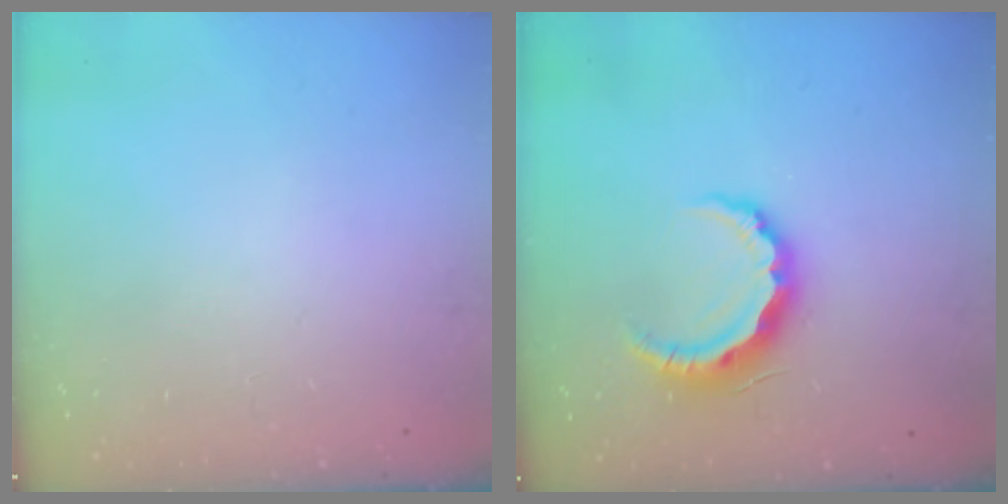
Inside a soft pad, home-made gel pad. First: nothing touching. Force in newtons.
{"total": 10.3, "press": 10.3, "slide": 0.8}